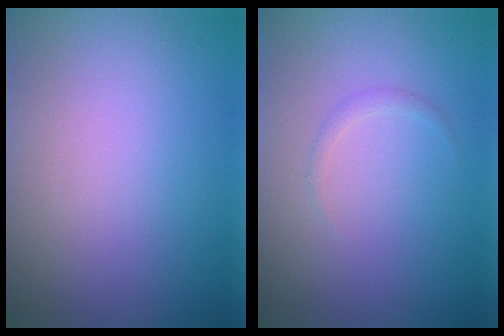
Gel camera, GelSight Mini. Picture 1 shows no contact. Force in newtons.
{"total": 0.6, "press": 0.6, "slide": 0.0}